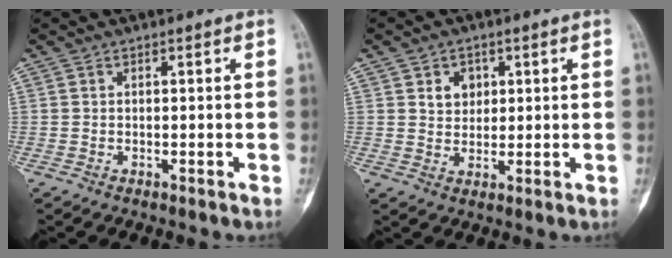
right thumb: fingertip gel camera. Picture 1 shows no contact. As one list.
[{"total": 4.5, "force": [1.5, 3.7, 2.1], "torque": [-0.004, -0.006, 0.025]}]